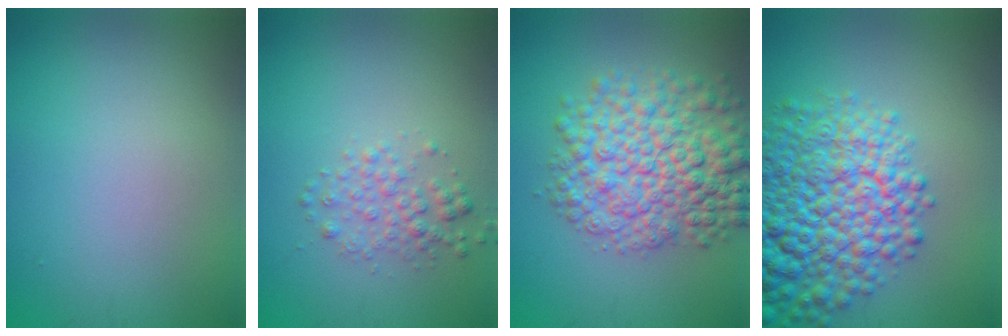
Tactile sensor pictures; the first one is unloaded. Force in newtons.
{"total": 2.1, "press": 2.1, "slide": 0.1}
{"total": 8.4, "press": 8.4, "slide": 0.2}
{"total": 11.4, "press": 11.4, "slide": 0.5}